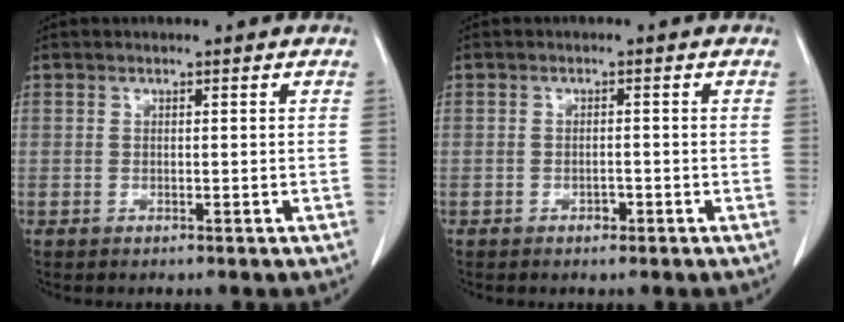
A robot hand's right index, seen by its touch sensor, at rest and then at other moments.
{"total": 1.1, "force": [-0.7, 0.6, 0.7], "torque": [-0.009, 0.001, -0.008]}